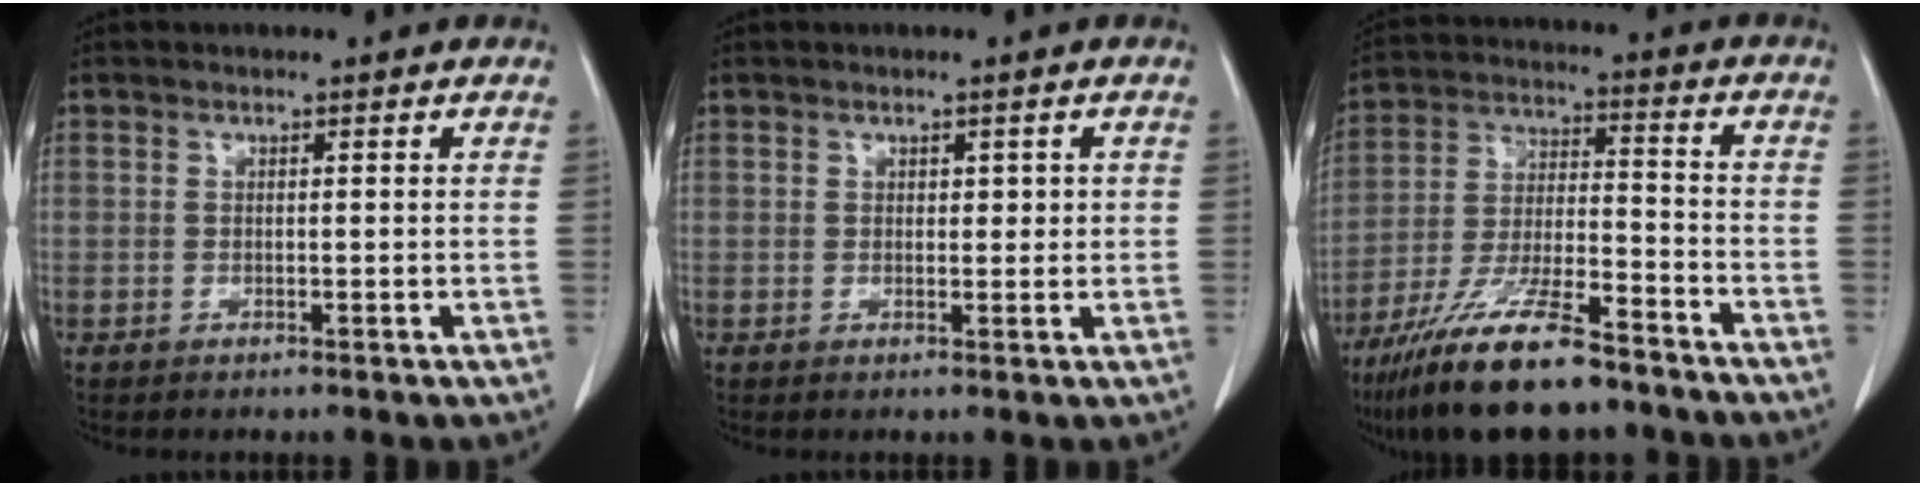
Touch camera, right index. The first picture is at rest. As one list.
[{"total": 1.6, "force": [0.5, 0.9, 1.2], "torque": [-0.012, 0.001, 0.007]}, {"total": 16.1, "force": [-12.2, 3.0, 10.1], "torque": [-0.208, -0.024, -0.221]}]